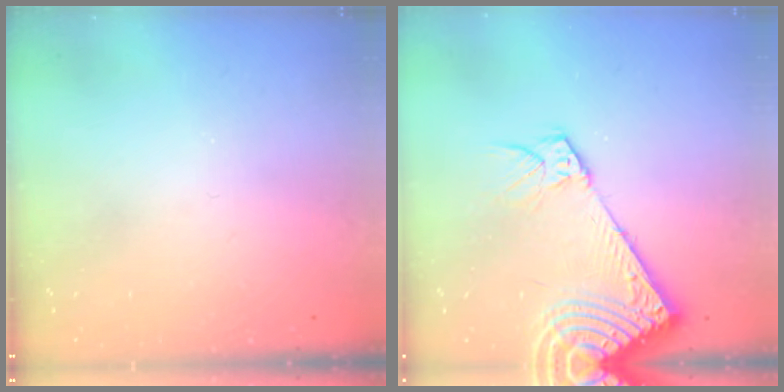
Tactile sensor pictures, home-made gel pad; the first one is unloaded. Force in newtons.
{"total": 12.2, "press": 11.9, "slide": 2.5}